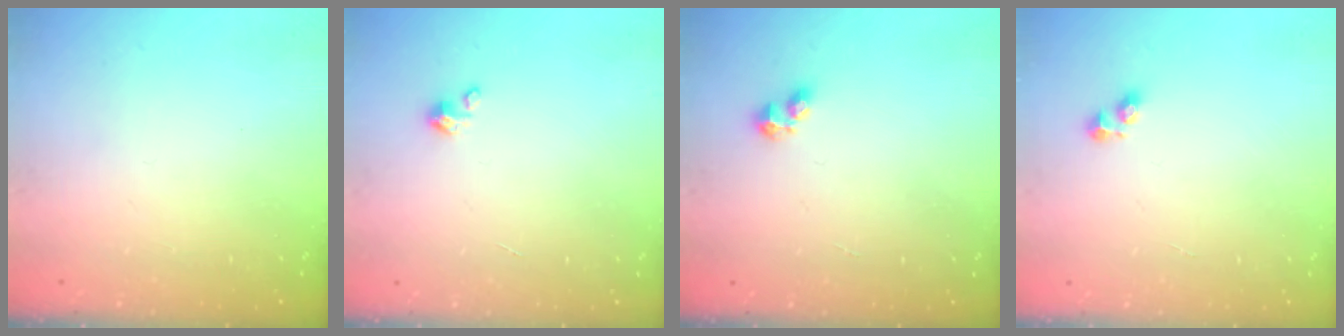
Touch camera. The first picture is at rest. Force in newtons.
{"total": 2.0, "press": 1.9, "slide": 0.3}
{"total": 2.1, "press": 2.0, "slide": 0.8}
{"total": 2.5, "press": 2.5, "slide": 0.2}